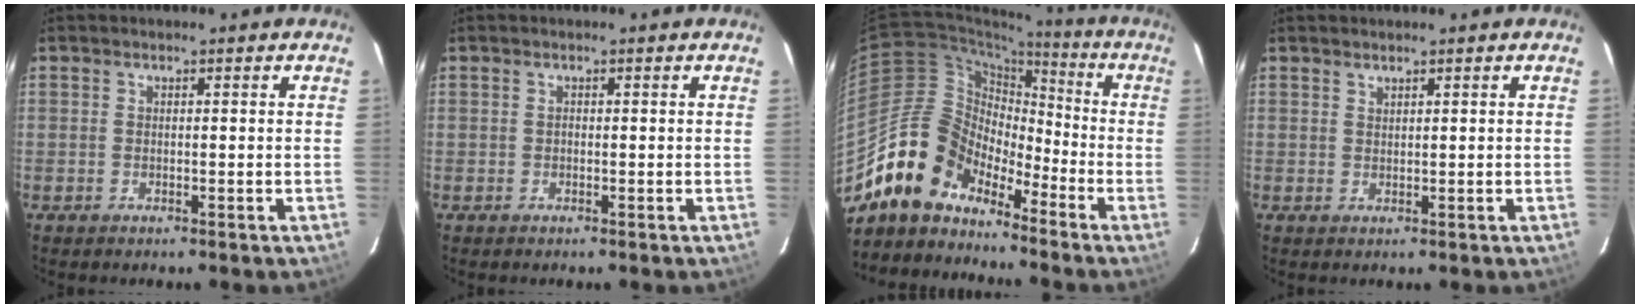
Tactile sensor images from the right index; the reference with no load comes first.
{"total": 0.0}
{"total": 13.1, "force": [-10.6, 6.9, 3.5], "torque": [-0.069, 0.033, -0.204]}
{"total": 0.8, "force": [0.7, 0.1, 0.1], "torque": [-0.002, 0.001, 0.015]}